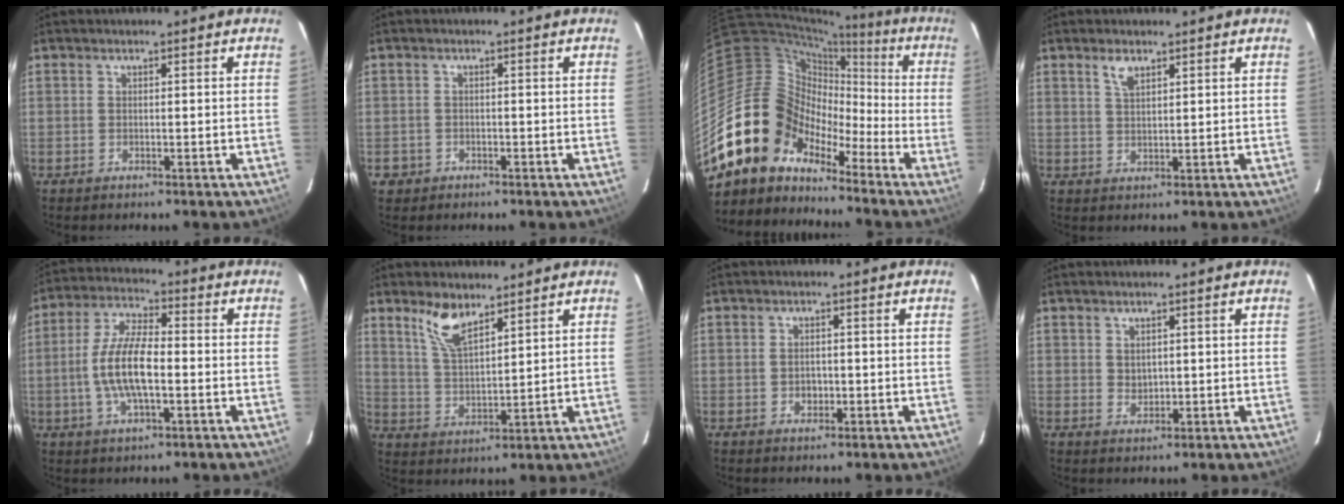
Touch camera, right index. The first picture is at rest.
{"total": 2.6, "force": [-1.0, 2.3, 0.4], "torque": [-0.014, 0.004, -0.013]}
{"total": 15.7, "force": [-11.3, 10.4, 3.3], "torque": [-0.076, 0.038, -0.215]}
{"total": 2.9, "force": [1.9, 1.2, 1.8], "torque": [-0.034, 0.003, 0.037]}
{"total": 10.9, "force": [-1.9, 3.8, 10.0], "torque": [-0.204, 0.006, -0.037]}
{"total": 7.4, "force": [5.3, 2.6, 4.5], "torque": [-0.086, 0.004, 0.110]}
{"total": 2.3, "force": [-0.3, 1.8, 1.3], "torque": [-0.021, 0.004, -0.004]}
{"total": 2.1, "force": [0.9, 1.7, 0.9], "torque": [-0.010, 0.002, 0.019]}